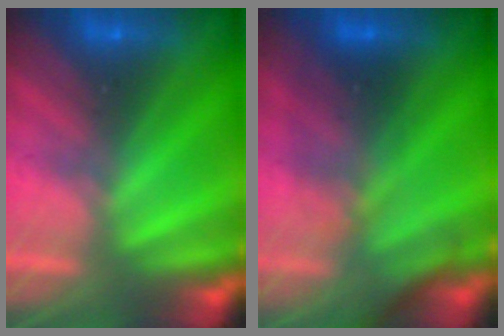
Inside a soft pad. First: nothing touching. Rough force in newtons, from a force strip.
{"total": 2.8}